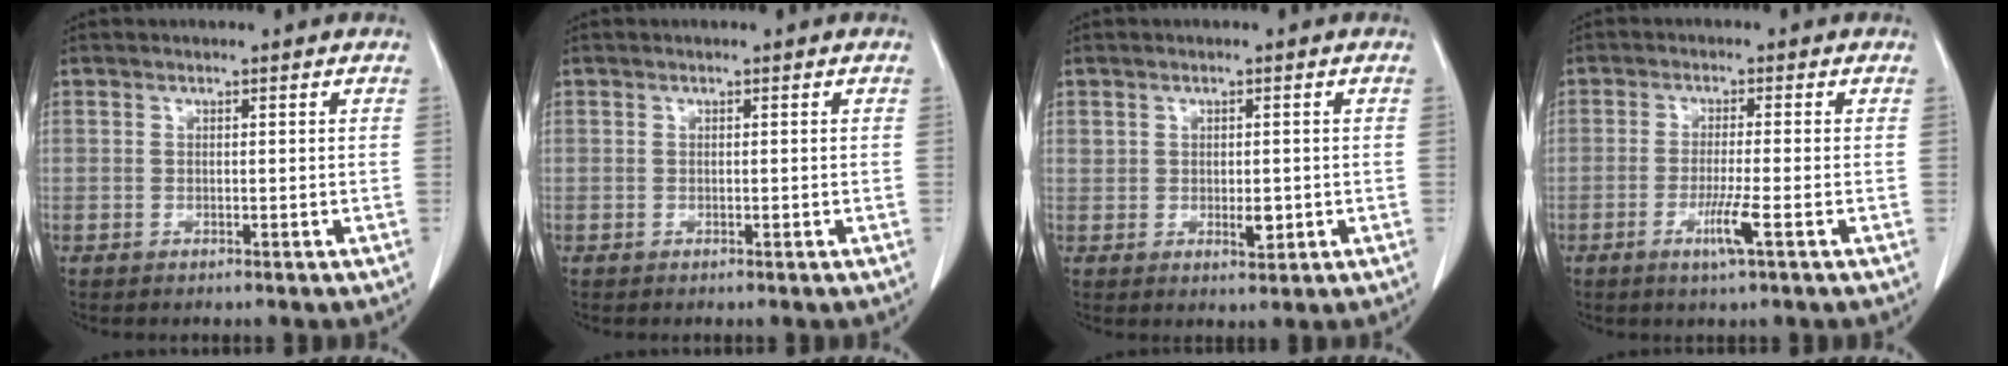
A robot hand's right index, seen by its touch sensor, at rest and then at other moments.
{"total": 0.0}
{"total": 2.4, "force": [-0.1, 1.4, 2.0], "torque": [-0.029, -0.004, 0.005]}
{"total": 4.3, "force": [-1.8, -0.4, 3.8], "torque": [-0.076, -0.011, -0.035]}